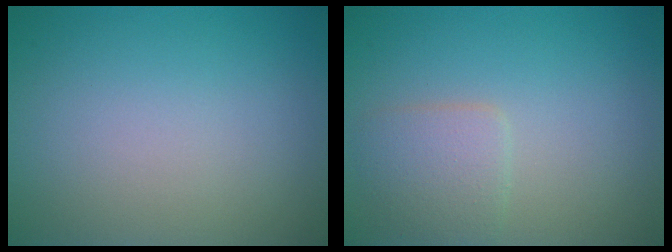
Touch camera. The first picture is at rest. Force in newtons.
{"total": 2.5, "press": 2.5, "slide": 0.1}